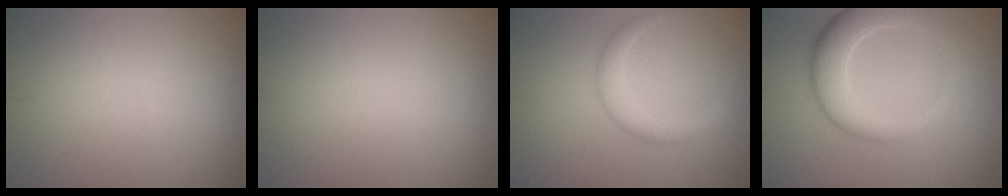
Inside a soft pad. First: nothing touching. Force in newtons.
{"total": 0.0}
{"total": 2.8, "press": 2.8, "slide": 0.2}
{"total": 5.5, "press": 5.5, "slide": 0.5}